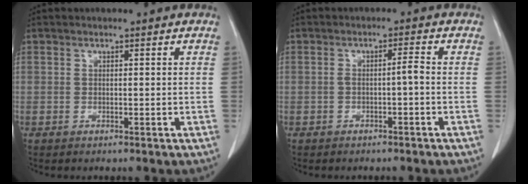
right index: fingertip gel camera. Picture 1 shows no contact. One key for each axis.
{"total": 1.8, "fx": -0.6, "fy": 0.0, "fz": 1.7, "tx": -0.026, "ty": 0.003, "tz": -0.012}